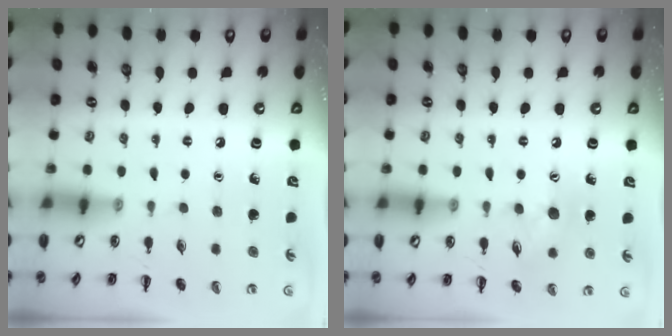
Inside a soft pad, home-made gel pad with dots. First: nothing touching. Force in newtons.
{"total": 7.8, "press": 7.7, "slide": 0.8}